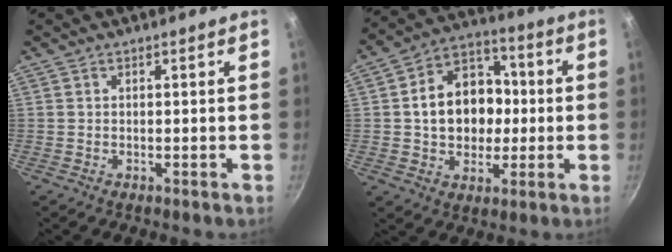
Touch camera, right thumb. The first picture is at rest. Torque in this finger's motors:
{"motor_torque": [-0.49, 1.07, 0.93, 0.58, 0.08]}